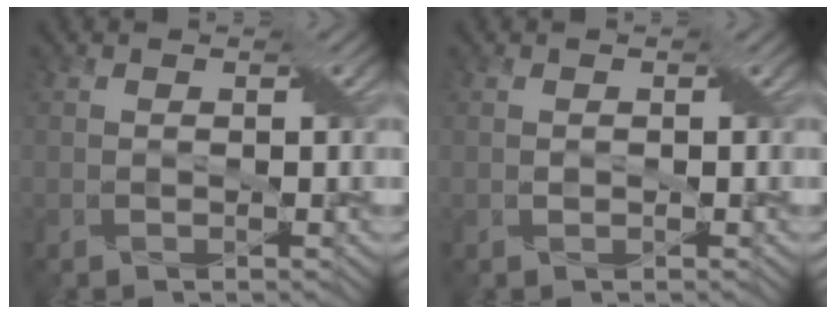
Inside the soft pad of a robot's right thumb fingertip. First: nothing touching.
{"total": 0.5, "force": [0.0, 0.4, 0.3], "torque": [-0.007, 0.001, 0.000]}